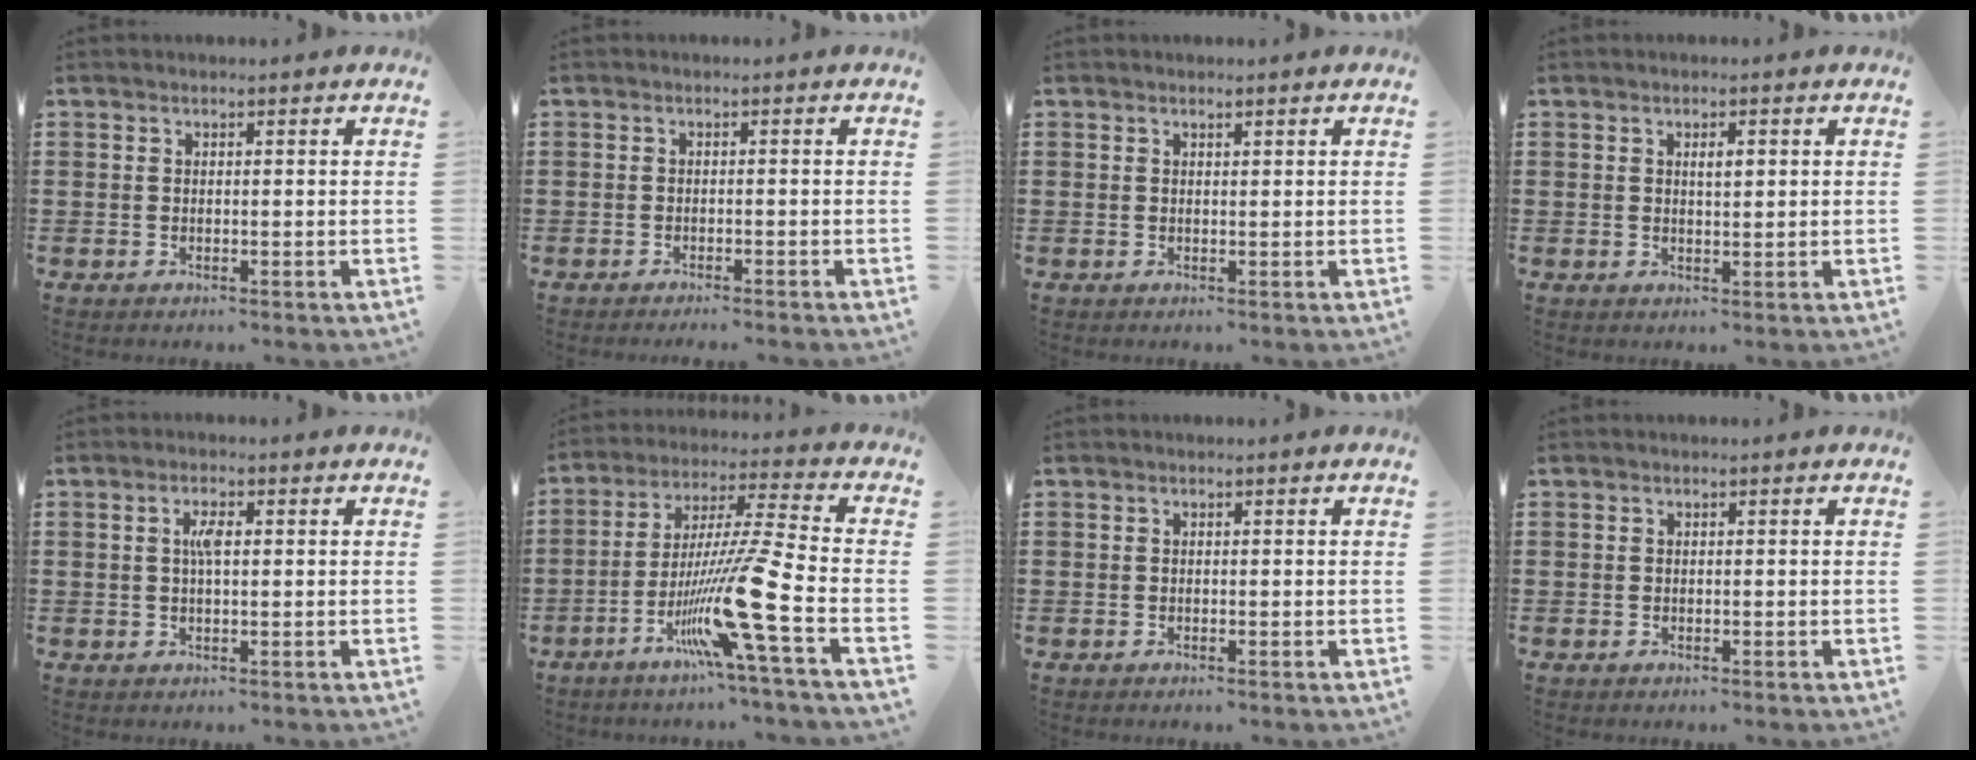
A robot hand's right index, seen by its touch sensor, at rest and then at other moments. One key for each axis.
{"total": 1.0, "fx": -0.9, "fy": -0.2, "fz": 0.2, "tx": -0.005, "ty": -0.001, "tz": -0.018}
{"total": 0.5, "fx": 0.4, "fy": 0.2, "fz": 0.2, "tx": -0.005, "ty": 0.002, "tz": 0.008}
{"total": 1.9, "fx": 0.5, "fy": 0.6, "fz": 1.7, "tx": -0.026, "ty": 0.002, "tz": 0.005}
{"total": 2.8, "fx": 0.5, "fy": 0.9, "fz": 2.6, "tx": -0.055, "ty": 0.006, "tz": 0.005}
{"total": 15.5, "fx": -6.7, "fy": -0.3, "fz": 14.0, "tx": -0.271, "ty": -0.012, "tz": -0.125}
{"total": 0.0}
{"total": 0.0}